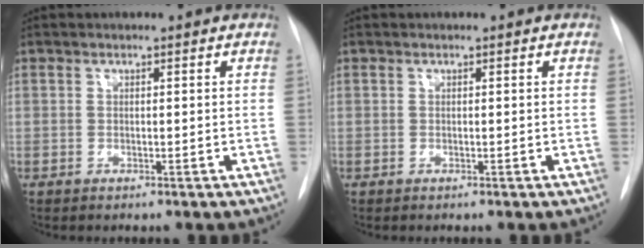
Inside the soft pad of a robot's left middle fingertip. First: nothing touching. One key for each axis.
{"total": 0.0}